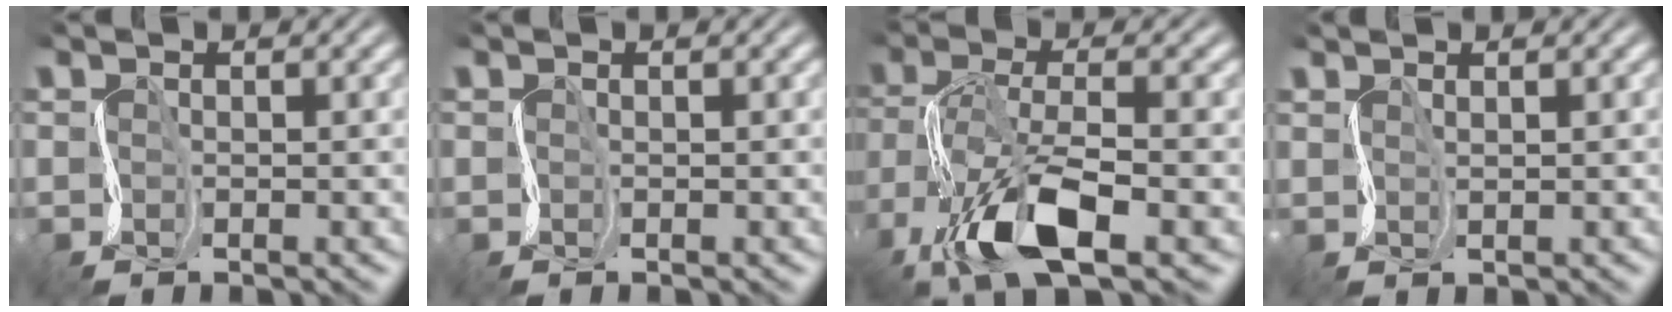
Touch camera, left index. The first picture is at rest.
{"total": 0.0}
{"total": 9.2, "force": [-4.1, 3.9, 7.3], "torque": [-0.144, -0.001, -0.073]}
{"total": 1.0, "force": [0.9, -0.1, -0.5], "torque": [0.007, 0.002, 0.019]}